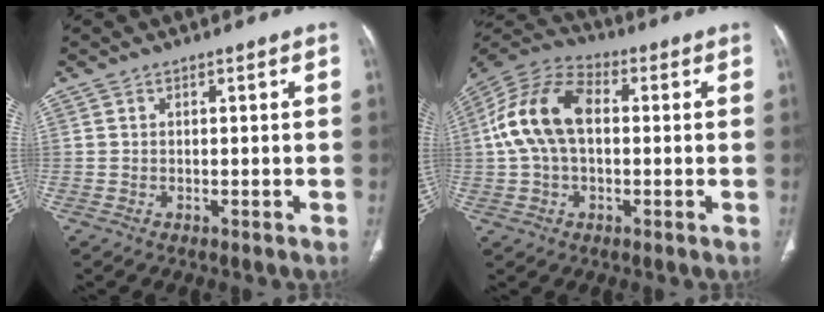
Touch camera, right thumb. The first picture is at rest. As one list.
[{"total": 14.7, "force": [1.3, 9.0, 11.5], "torque": [-0.228, 0.036, 0.015]}]